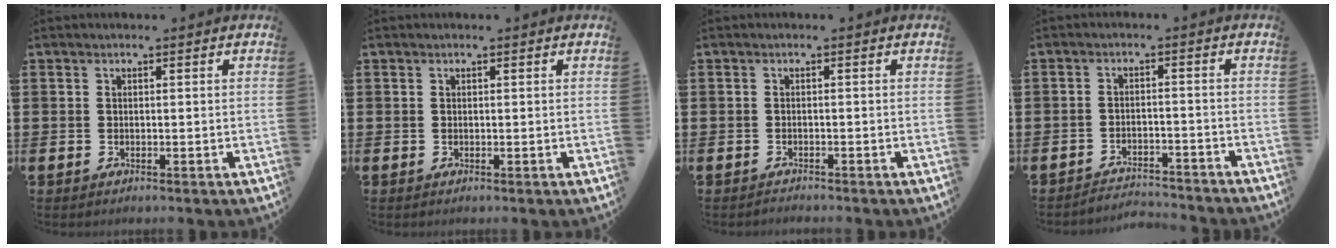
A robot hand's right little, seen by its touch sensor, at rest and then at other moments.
{"total": 0.0}
{"total": 0.6, "force": [-0.6, 0.0, -0.1], "torque": [-0.002, -0.001, -0.014]}
{"total": 2.9, "force": [-2.8, 0.0, -0.2], "torque": [-0.003, 0.003, -0.062]}